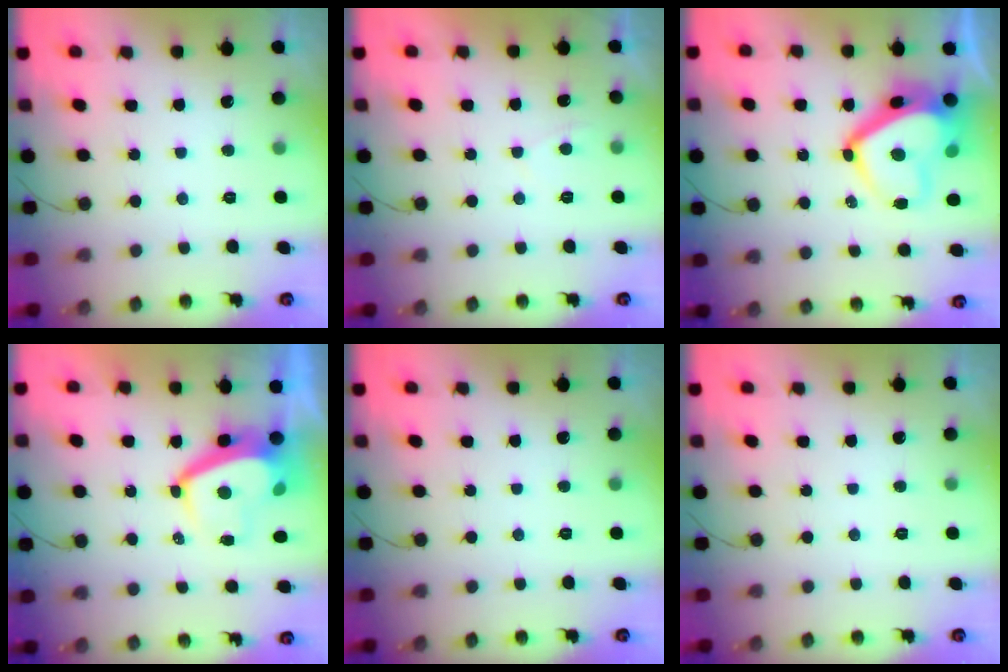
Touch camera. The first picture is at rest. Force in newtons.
{"total": 0.9, "press": 0.7, "slide": 0.5}
{"total": 14.4, "press": 14.3, "slide": 1.9}
{"total": 7.1, "press": 7.0, "slide": 1.1}
{"total": 0.0}
{"total": 0.0}